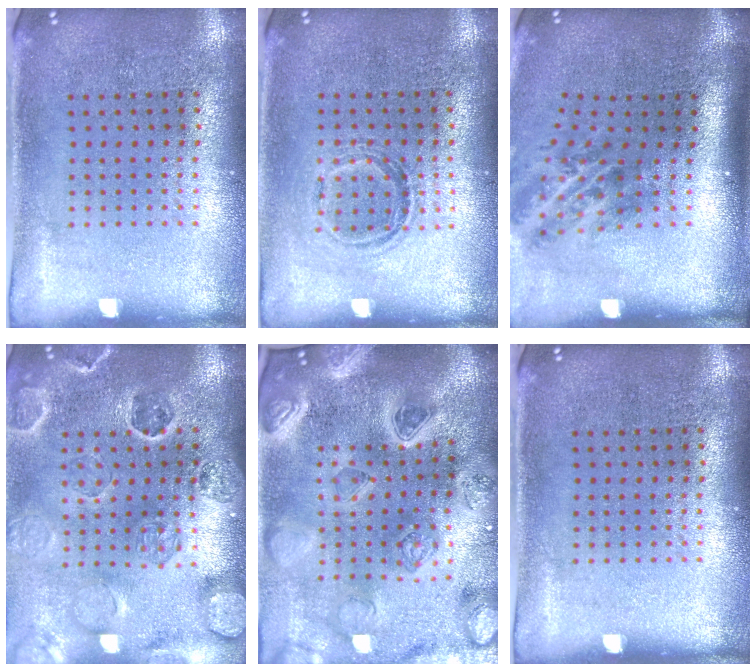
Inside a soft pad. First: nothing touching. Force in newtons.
{"total": 1.1, "press": 0.9, "slide": 0.6}
{"total": 2.1, "press": 1.3, "slide": 1.7}
{"total": 2.7, "press": 2.7, "slide": 0.6}
{"total": 4.6, "press": 4.0, "slide": 2.3}
{"total": 0.0}